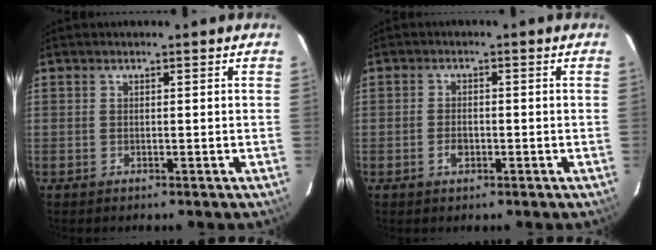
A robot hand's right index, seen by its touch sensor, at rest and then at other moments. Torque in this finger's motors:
{"motor_torque": [0.01, 0.03, 0.06, 0.00]}